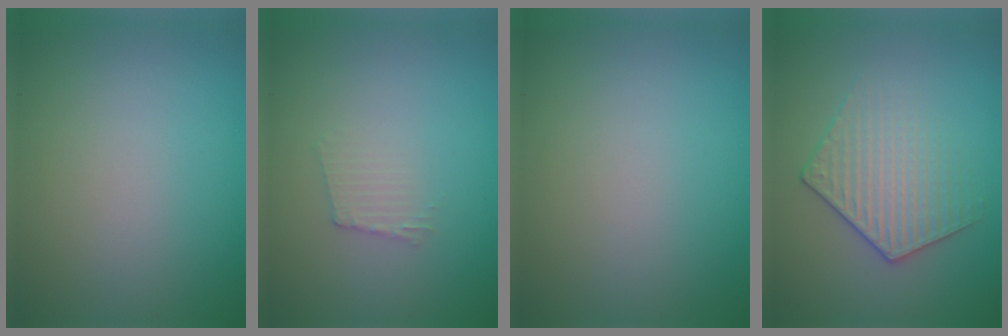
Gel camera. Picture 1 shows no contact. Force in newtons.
{"total": 1.2, "press": 1.2, "slide": 0.2}
{"total": 0.0}
{"total": 3.5, "press": 3.2, "slide": 1.4}